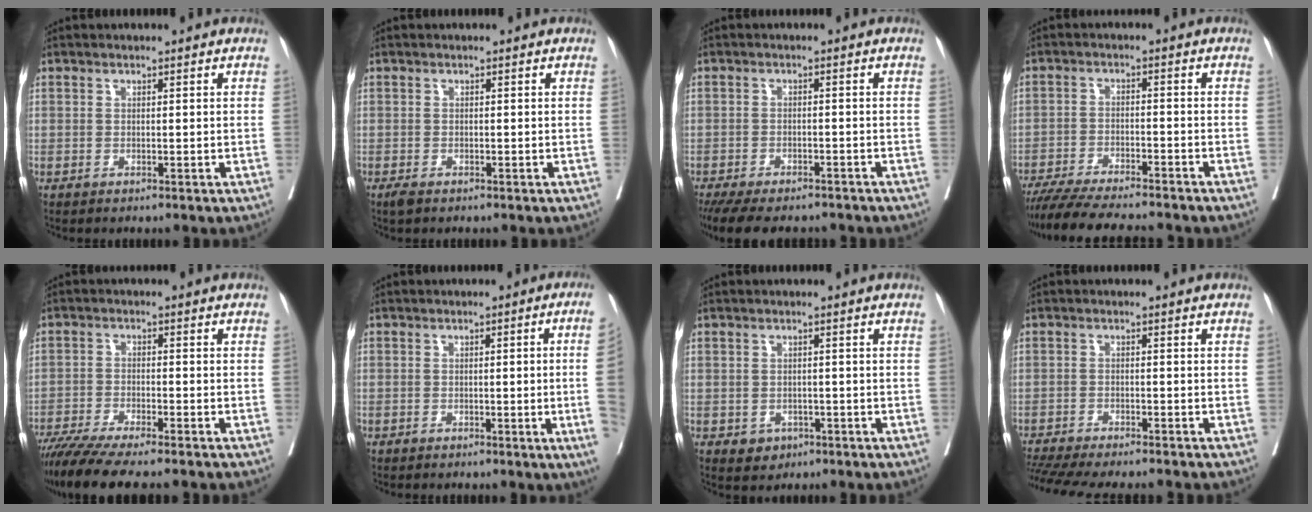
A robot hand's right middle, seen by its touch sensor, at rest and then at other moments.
{"total": 1.3, "force": [-0.9, 0.5, 0.8], "torque": [-0.021, -0.004, -0.013]}
{"total": 13.2, "force": [-11.1, 4.2, 5.7], "torque": [-0.125, -0.013, -0.151]}
{"total": 14.0, "force": [-12.3, 1.4, 6.4], "torque": [-0.104, -0.021, -0.186]}
{"total": 11.2, "force": [-9.4, 0.5, 6.0], "torque": [-0.090, -0.025, -0.150]}
{"total": 6.7, "force": [-1.2, -1.3, 6.5], "torque": [-0.072, -0.005, -0.020]}
{"total": 2.7, "force": [-1.2, 2.2, 0.9], "torque": [-0.012, 0.004, -0.010]}
{"total": 15.0, "force": [-13.2, 2.1, 6.7], "torque": [-0.139, -0.023, -0.187]}